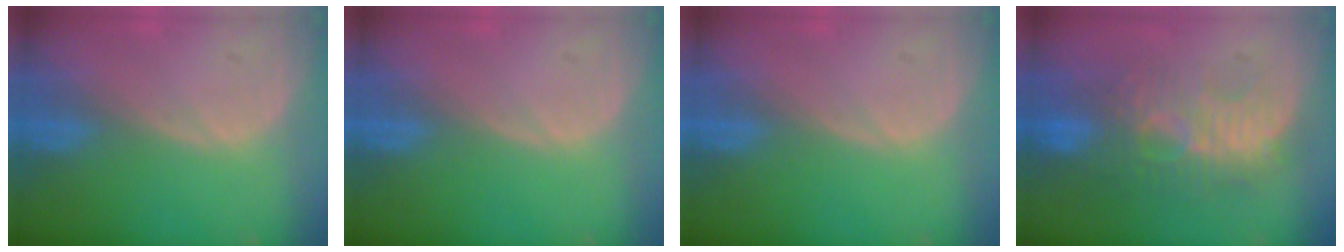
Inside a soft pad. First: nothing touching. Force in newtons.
{"total": 0.0}
{"total": 0.0}
{"total": 9.6, "press": 9.0, "slide": 3.4}